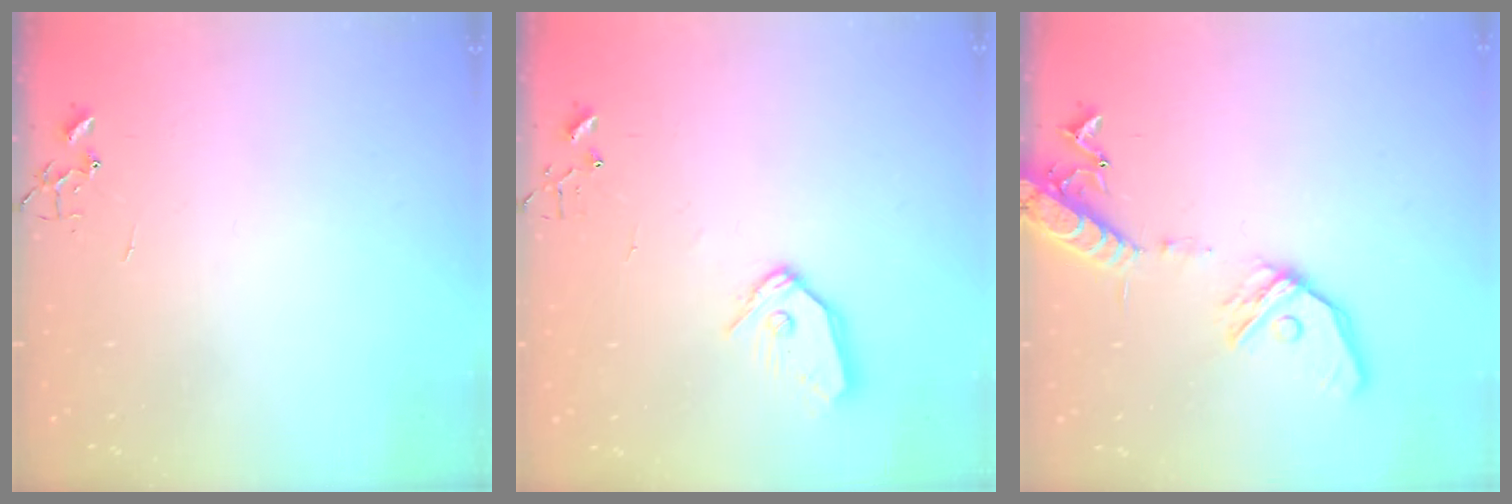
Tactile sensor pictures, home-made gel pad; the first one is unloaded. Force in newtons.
{"total": 9.9, "press": 9.8, "slide": 1.2}
{"total": 16.0, "press": 15.7, "slide": 3.1}